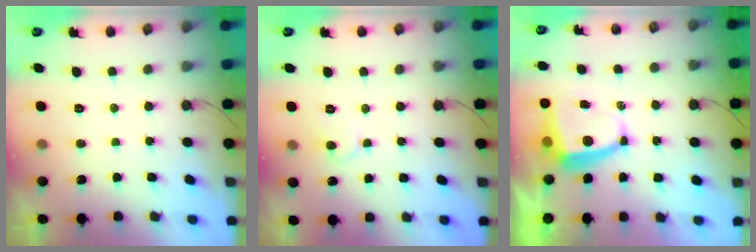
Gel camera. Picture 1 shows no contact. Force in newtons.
{"total": 5.9, "press": 5.9, "slide": 0.4}
{"total": 5.3, "press": 5.2, "slide": 0.7}